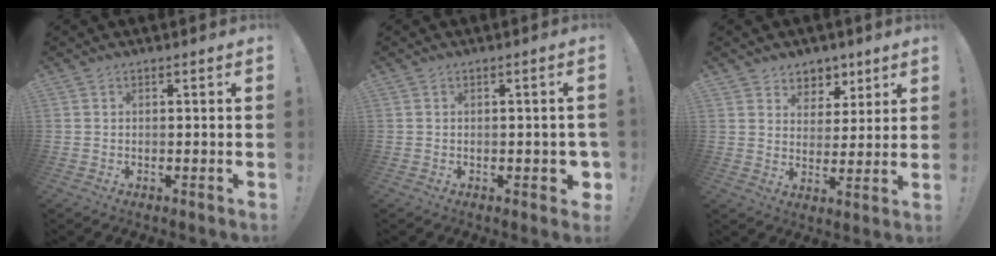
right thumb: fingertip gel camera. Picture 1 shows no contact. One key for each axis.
{"total": 2.6, "fx": -0.9, "fy": 1.3, "fz": 2.1, "tx": -0.024, "ty": 0.007, "tz": -0.012}
{"total": 7.0, "fx": 4.3, "fy": 5.5, "fz": 0.6, "tx": -0.004, "ty": -0.035, "tz": 0.087}